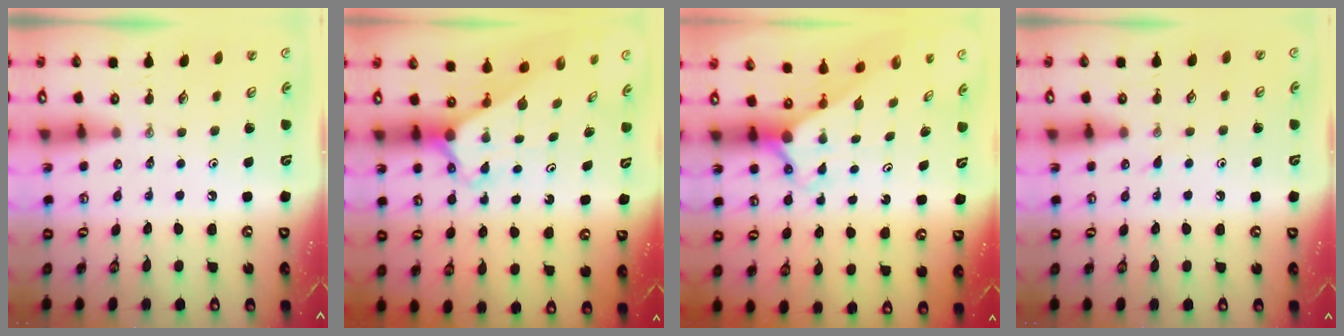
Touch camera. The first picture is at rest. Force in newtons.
{"total": 2.3, "press": 2.3, "slide": 0.2}
{"total": 2.2, "press": 2.2, "slide": 0.1}
{"total": 3.4, "press": 3.4, "slide": 0.4}